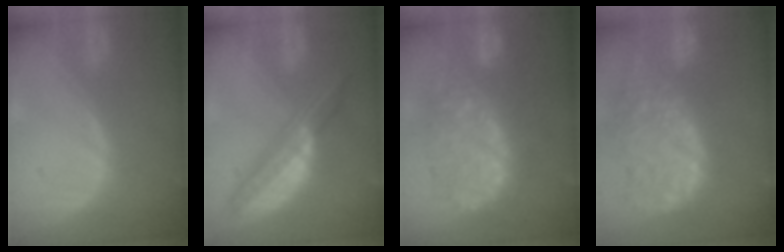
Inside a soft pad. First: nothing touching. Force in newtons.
{"total": 7.2, "press": 6.2, "slide": 3.6}
{"total": 12.2, "press": 12.1, "slide": 1.3}
{"total": 14.2, "press": 11.8, "slide": 7.9}